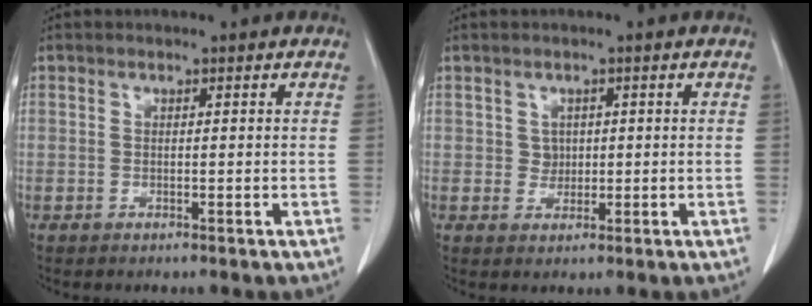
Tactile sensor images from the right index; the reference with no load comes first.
{"total": 1.9, "force": [0.4, 1.7, 0.8], "torque": [-0.009, -0.001, 0.007]}